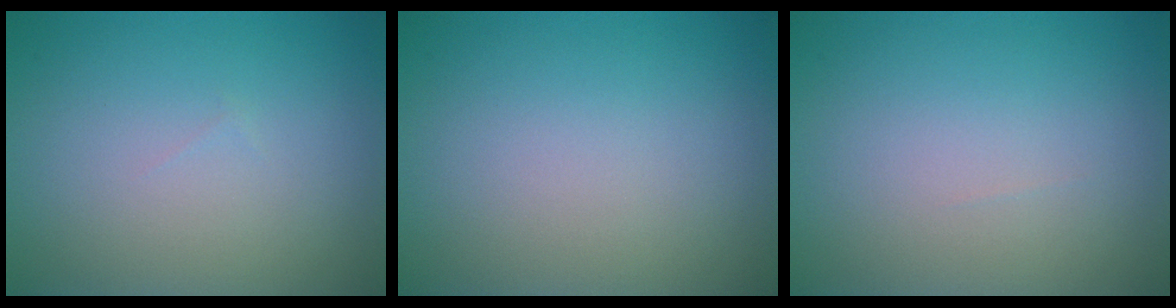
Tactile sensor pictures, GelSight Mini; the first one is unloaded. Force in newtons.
{"total": 0.0}
{"total": 0.0}